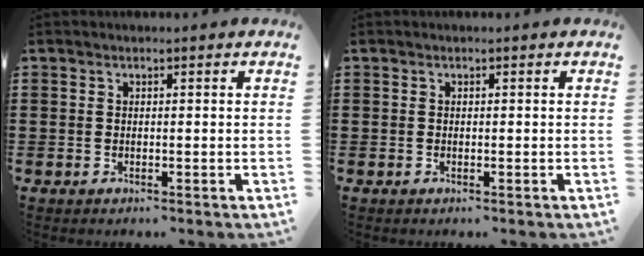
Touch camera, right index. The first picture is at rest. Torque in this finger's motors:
{"motor_torque": [0.42, 0.58, 0.02, 0.01]}